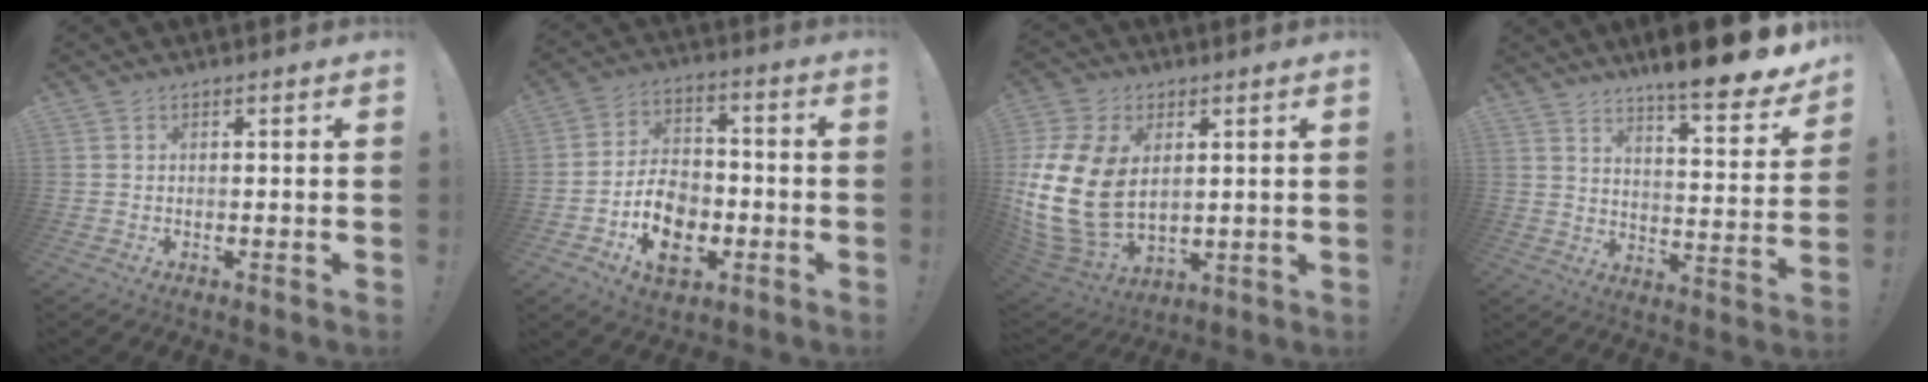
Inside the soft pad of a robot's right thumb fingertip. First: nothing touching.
{"total": 13.9, "force": [-5.2, 9.8, 8.3], "torque": [-0.135, 0.030, -0.089]}
{"total": 20.5, "force": [1.6, 15.1, 13.8], "torque": [-0.292, -0.006, 0.040]}
{"total": 13.2, "force": [10.6, 0.8, 7.9], "torque": [-0.117, -0.093, 0.166]}